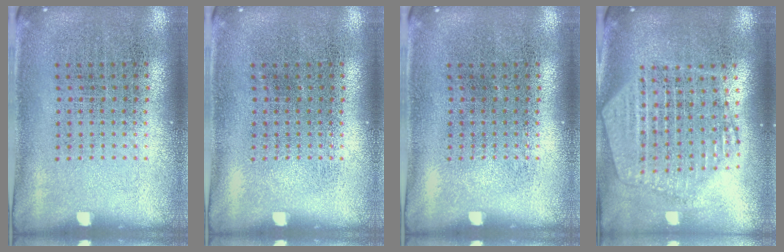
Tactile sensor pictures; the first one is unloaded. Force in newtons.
{"total": 0.0}
{"total": 0.0}
{"total": 2.3, "press": 2.0, "slide": 1.1}